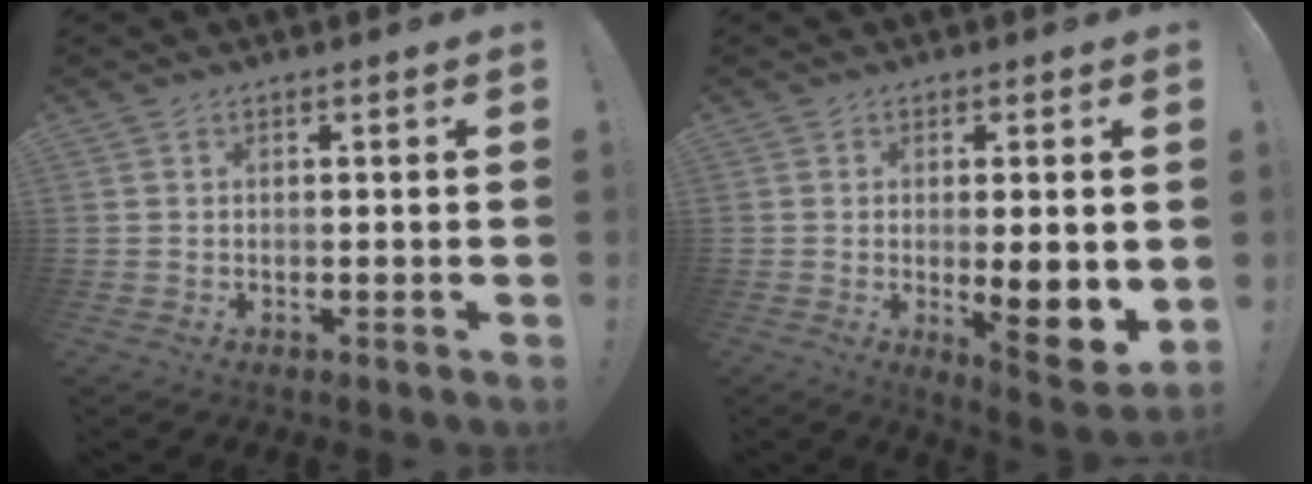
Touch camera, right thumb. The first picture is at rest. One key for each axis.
{"total": 10.8, "fx": -0.6, "fy": 2.5, "fz": 10.5, "tx": -0.124, "ty": -0.016, "tz": -0.007}